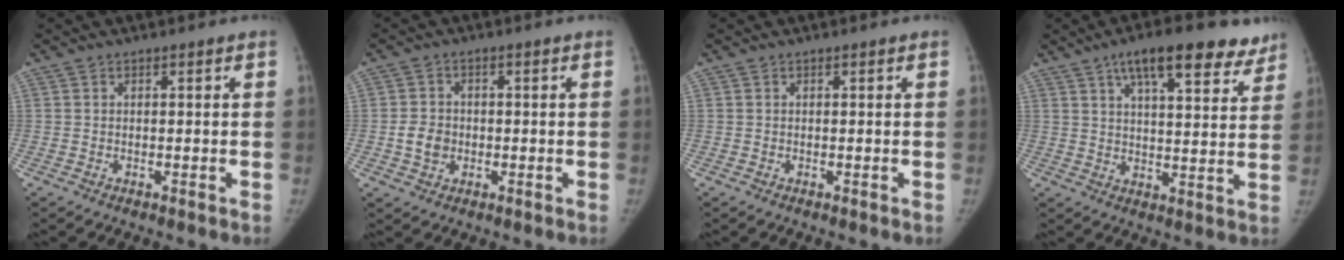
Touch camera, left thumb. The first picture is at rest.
{"total": 4.4, "force": [-0.9, 3.8, 2.1], "torque": [-0.026, 0.007, -0.015]}
{"total": 0.0}
{"total": 15.5, "force": [10.1, 5.4, 10.5], "torque": [-0.113, -0.025, 0.147]}